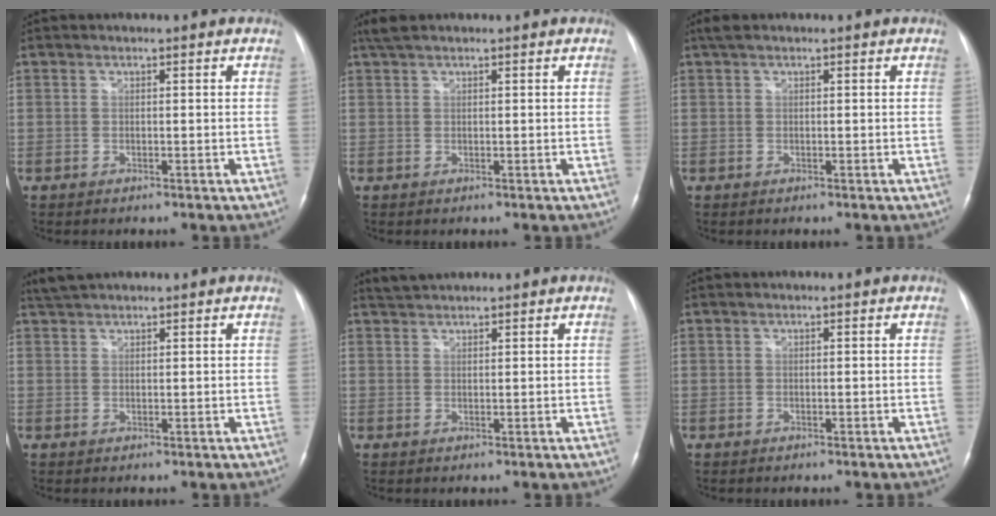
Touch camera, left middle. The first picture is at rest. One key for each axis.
{"total": 2.3, "fx": 1.8, "fy": 0.4, "fz": 1.3, "tx": -0.031, "ty": 0.018, "tz": 0.038}
{"total": 1.7, "fx": 1.2, "fy": 0.5, "fz": 1.1, "tx": -0.026, "ty": 0.022, "tz": 0.022}
{"total": 3.0, "fx": 2.7, "fy": 0.5, "fz": 1.0, "tx": -0.025, "ty": 0.018, "tz": 0.053}
{"total": 2.3, "fx": 2.2, "fy": 0.2, "fz": 0.4, "tx": -0.014, "ty": 0.013, "tz": 0.043}
{"total": 0.0}